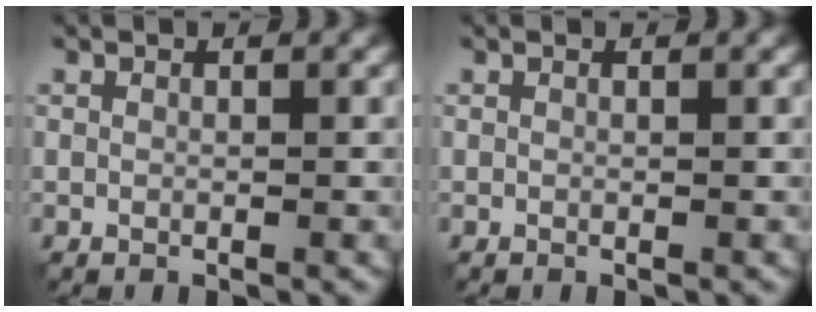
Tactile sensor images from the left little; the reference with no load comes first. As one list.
[{"total": 0.0}]